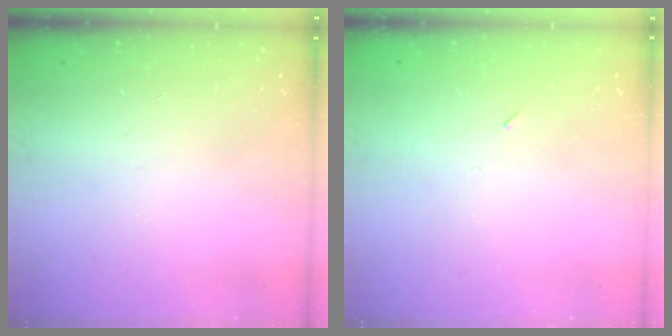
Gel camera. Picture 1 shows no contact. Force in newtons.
{"total": 2.2, "press": 1.8, "slide": 1.2}